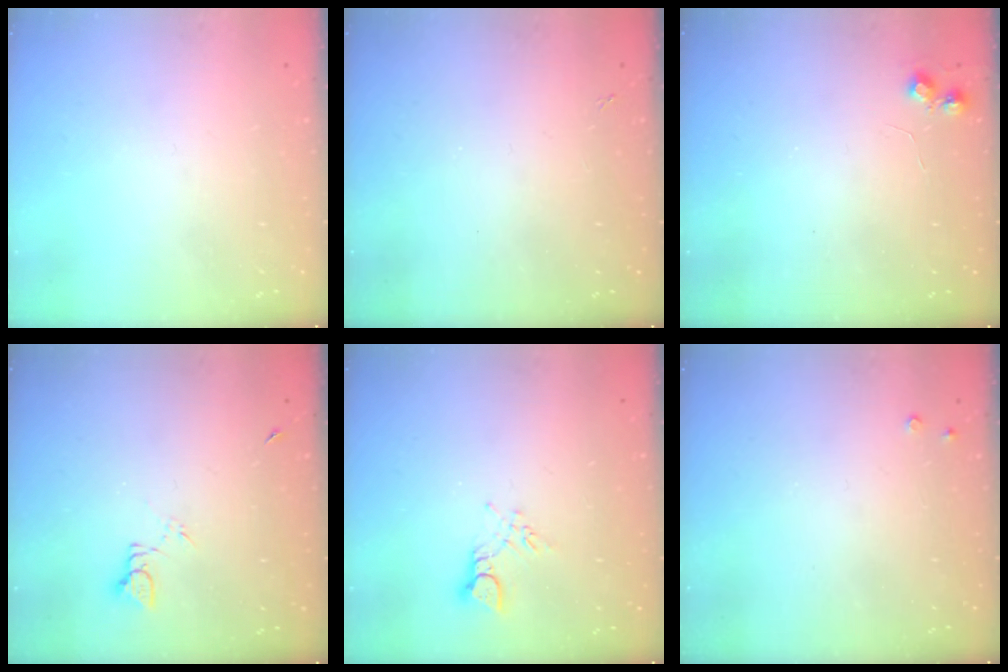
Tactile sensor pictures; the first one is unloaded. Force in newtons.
{"total": 1.3, "press": 1.3, "slide": 0.3}
{"total": 4.9, "press": 4.9, "slide": 0.7}
{"total": 3.3, "press": 3.3, "slide": 0.3}
{"total": 2.6, "press": 2.6, "slide": 0.4}
{"total": 1.8, "press": 1.8, "slide": 0.4}